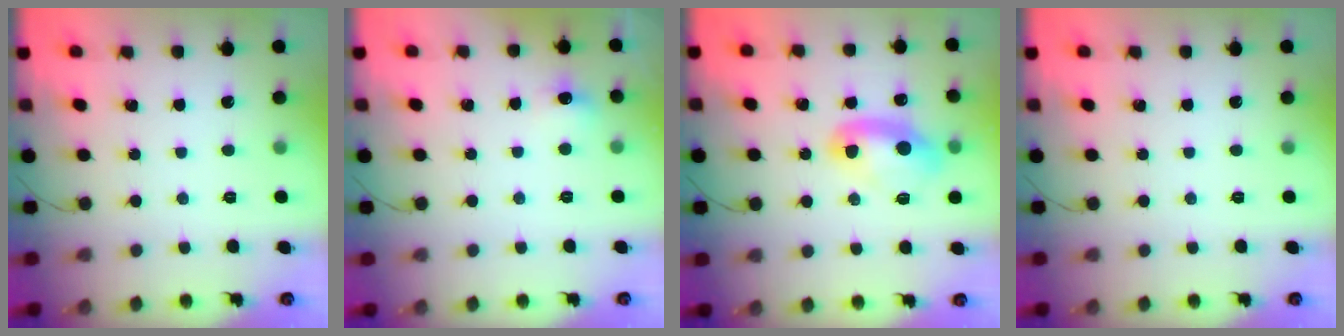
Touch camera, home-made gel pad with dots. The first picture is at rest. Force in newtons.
{"total": 5.8, "press": 5.6, "slide": 1.6}
{"total": 9.9, "press": 9.8, "slide": 1.0}
{"total": 0.0}